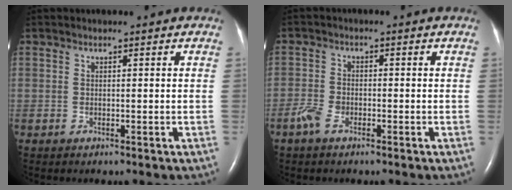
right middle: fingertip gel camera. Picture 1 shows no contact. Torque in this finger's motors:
{"motor_torque": [-0.01, -0.01, 0.05, 0.03]}